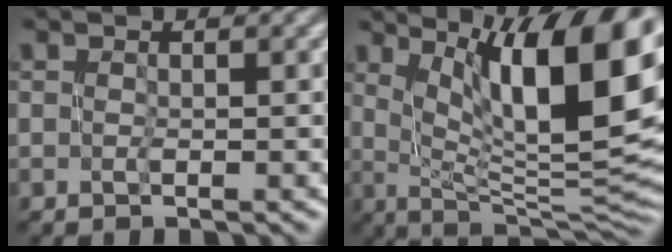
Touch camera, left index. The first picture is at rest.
{"total": 14.5, "force": [5.1, 4.6, 12.8], "torque": [-0.153, -0.001, 0.092]}